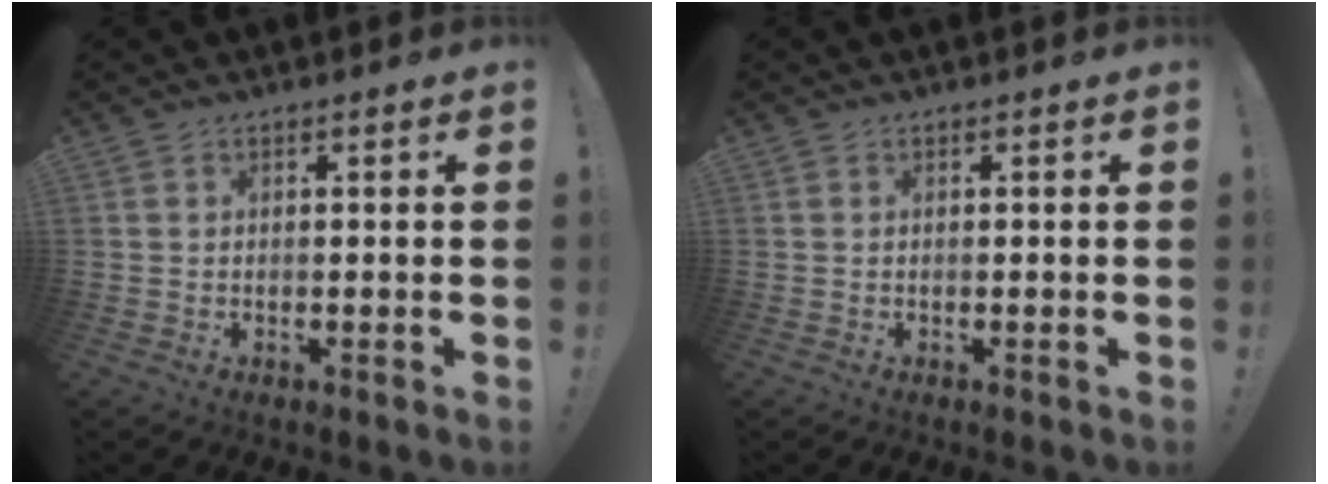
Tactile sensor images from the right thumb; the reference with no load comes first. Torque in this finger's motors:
{"motor_torque": [0.00, 0.00, 0.00, 0.00, 0.00]}